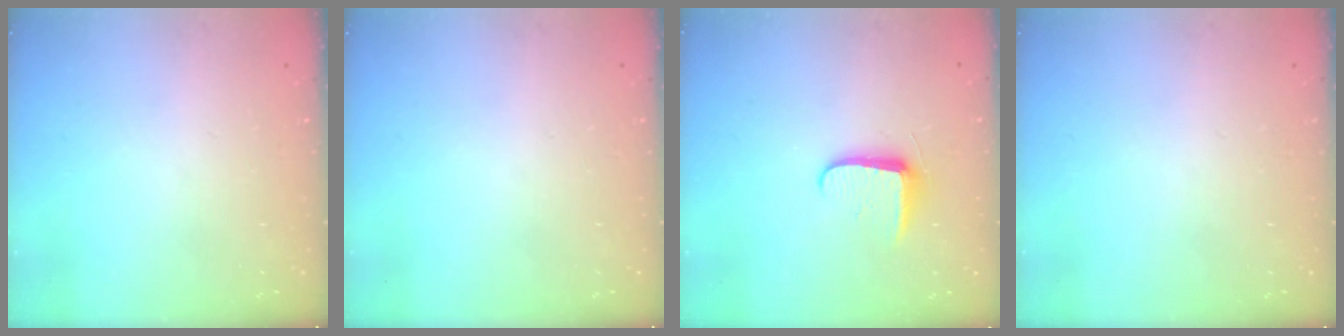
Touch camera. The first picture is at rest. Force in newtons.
{"total": 0.0}
{"total": 7.1, "press": 7.0, "slide": 0.9}
{"total": 0.0}